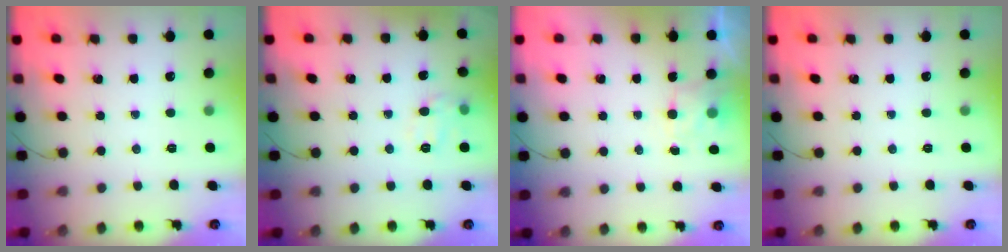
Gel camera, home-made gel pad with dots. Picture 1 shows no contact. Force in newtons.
{"total": 8.2, "press": 8.2, "slide": 0.6}
{"total": 2.5, "press": 2.1, "slide": 1.4}
{"total": 0.0}